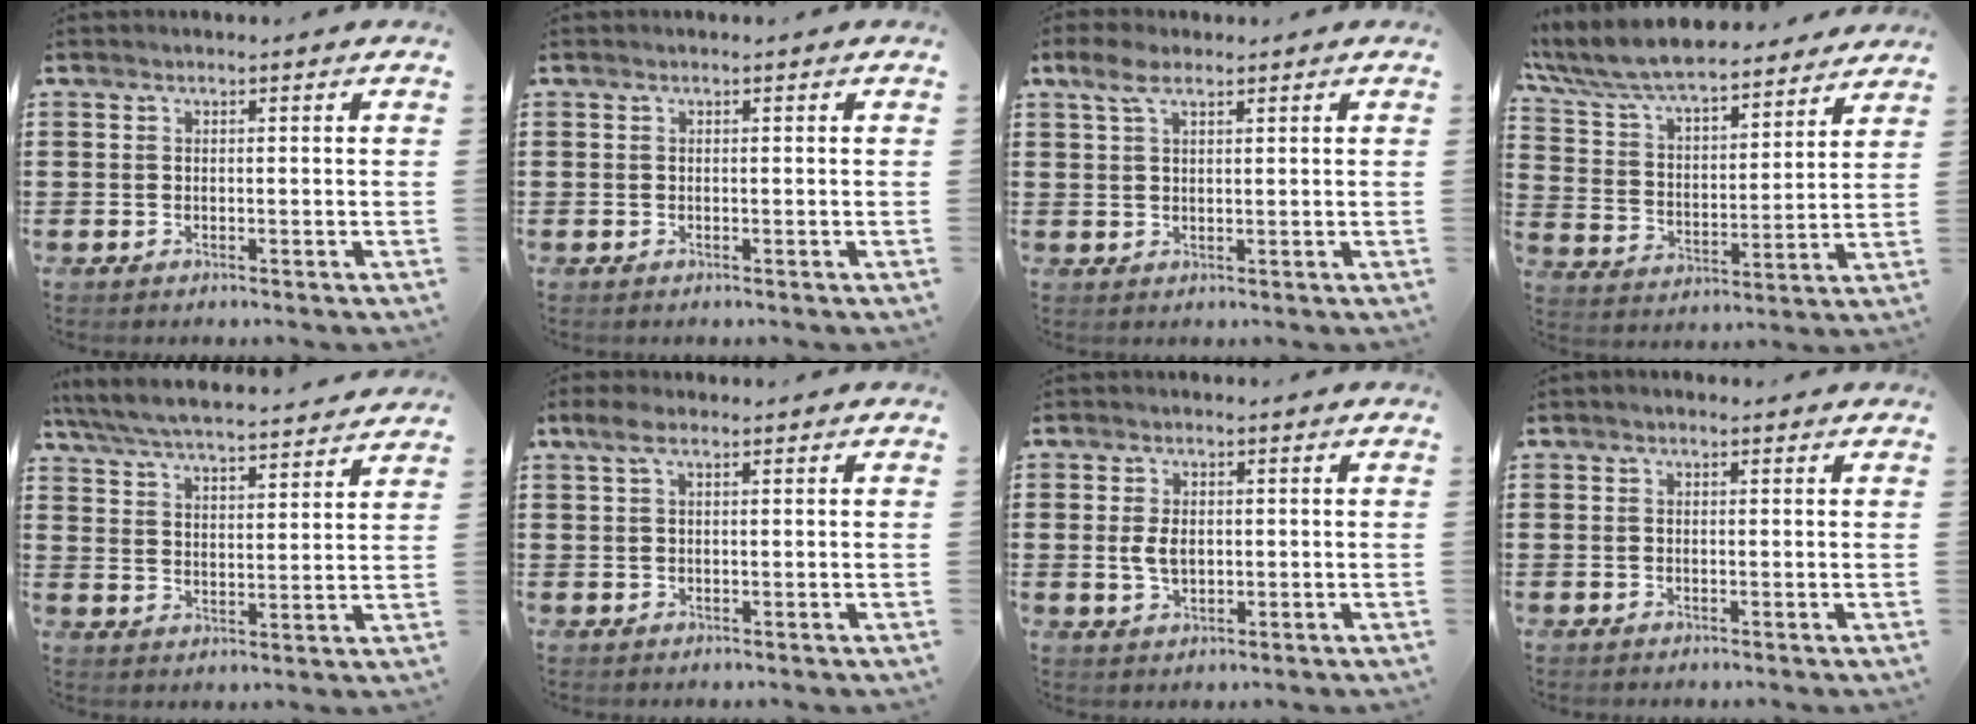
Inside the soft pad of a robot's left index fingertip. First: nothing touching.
{"total": 0.0}
{"total": 3.9, "force": [2.1, 1.7, 2.9], "torque": [-0.062, 0.005, 0.038]}
{"total": 8.3, "force": [7.7, 1.3, 2.7], "torque": [-0.088, -0.046, 0.133]}
{"total": 5.9, "force": [5.7, 0.0, 1.5], "torque": [-0.055, -0.039, 0.097]}
{"total": 3.0, "force": [1.2, 1.2, 2.4], "torque": [-0.051, 0.006, 0.020]}
{"total": 3.5, "force": [0.2, 2.1, 2.8], "torque": [-0.064, 0.003, 0.002]}
{"total": 0.5, "force": [0.2, 0.3, 0.4], "torque": [-0.008, 0.003, 0.003]}